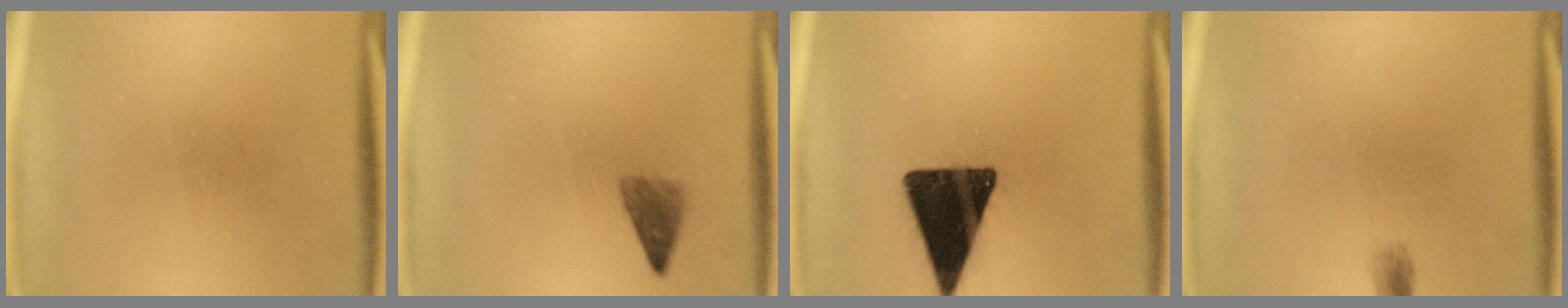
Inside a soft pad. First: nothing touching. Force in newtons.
{"total": 2.4}
{"total": 16.9}
{"total": 1.4}